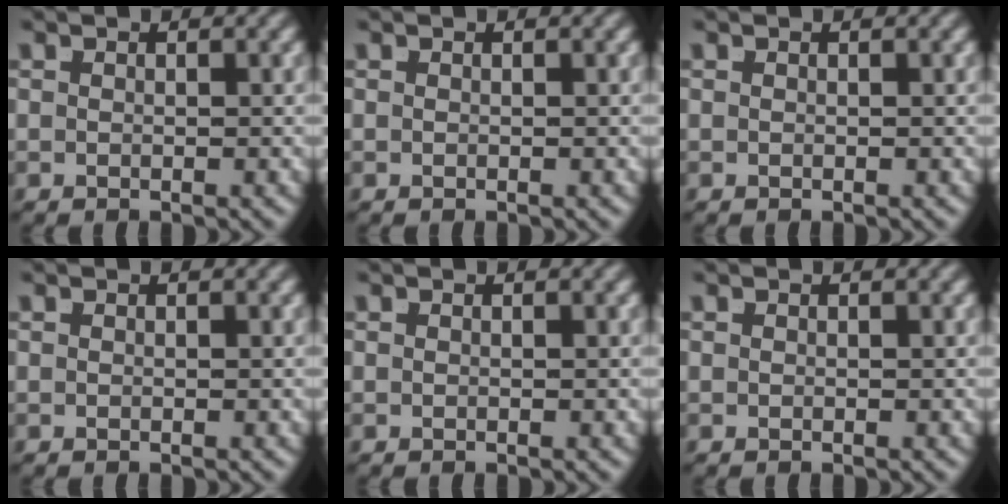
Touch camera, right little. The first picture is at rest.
{"total": 0.0}
{"total": 0.0}
{"total": 0.0}
{"total": 0.0}
{"total": 0.0}